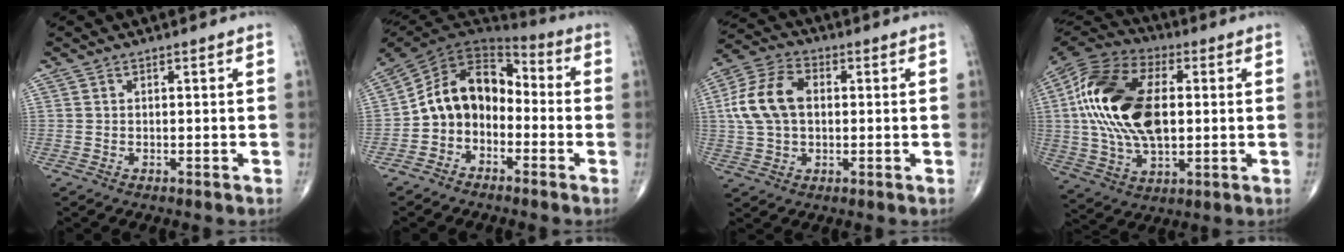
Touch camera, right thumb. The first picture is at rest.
{"total": 12.7, "force": [-2.7, 9.8, 7.6], "torque": [-0.104, 0.069, -0.064]}
{"total": 11.9, "force": [1.2, 7.9, 8.8], "torque": [-0.175, 0.024, 0.018]}
{"total": 23.7, "force": [2.4, 13.5, 19.3], "torque": [-0.380, 0.004, 0.036]}